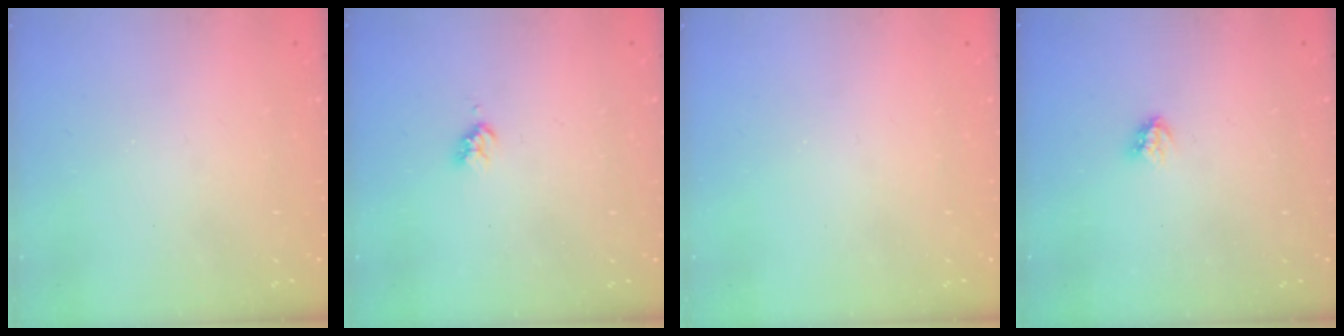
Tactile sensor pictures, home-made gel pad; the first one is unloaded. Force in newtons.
{"total": 3.2, "press": 3.2, "slide": 0.4}
{"total": 0.0}
{"total": 3.0, "press": 2.9, "slide": 0.4}